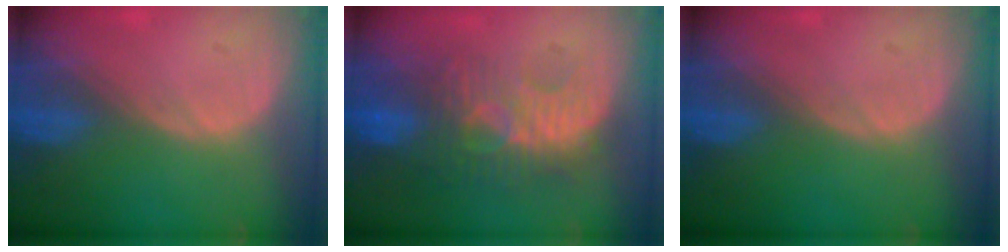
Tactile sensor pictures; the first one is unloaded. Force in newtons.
{"total": 9.4, "press": 8.9, "slide": 2.9}
{"total": 0.0}